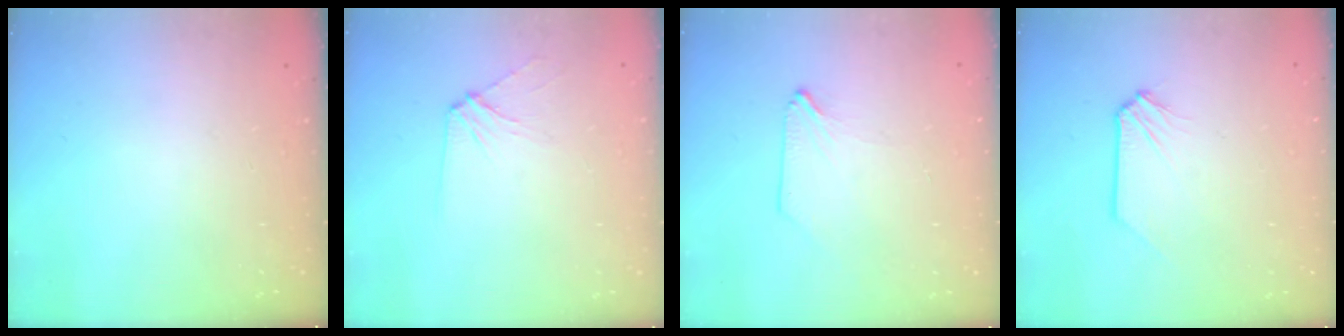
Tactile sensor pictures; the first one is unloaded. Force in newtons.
{"total": 6.4, "press": 6.3, "slide": 0.7}
{"total": 0.6, "press": 0.6, "slide": 0.1}
{"total": 0.0}